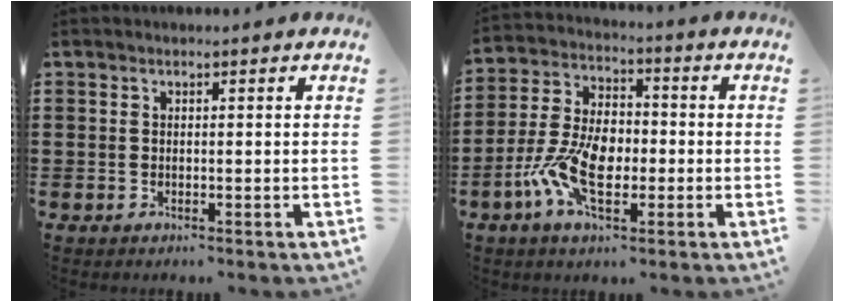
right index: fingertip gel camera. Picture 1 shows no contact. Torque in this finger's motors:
{"motor_torque": [2.14, 0.00, 0.46, 0.21]}